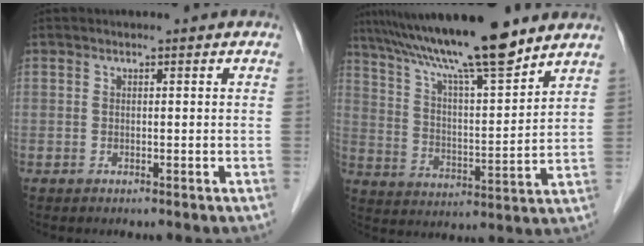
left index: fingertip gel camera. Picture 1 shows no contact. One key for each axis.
{"total": 17.4, "fx": 14.2, "fy": 1.0, "fz": 10.0, "tx": -0.170, "ty": 0.013, "tz": 0.239}